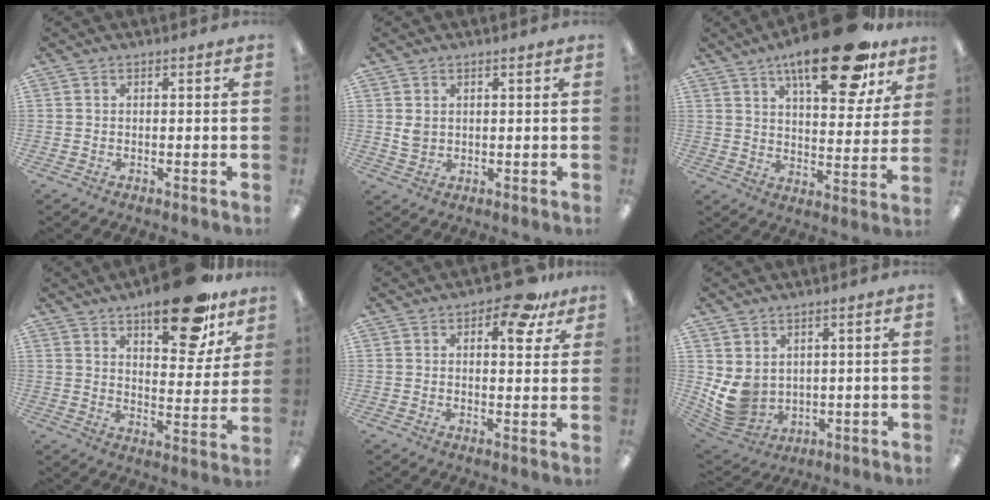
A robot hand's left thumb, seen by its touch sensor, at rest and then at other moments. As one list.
[{"total": 2.7, "force": [1.1, 2.1, 1.4], "torque": [-0.022, -0.002, 0.018]}, {"total": 21.3, "force": [14.0, 7.8, 14.1], "torque": [-0.205, -0.074, 0.223]}, {"total": 19.2, "force": [13.2, 7.8, 11.6], "torque": [-0.145, -0.079, 0.214]}, {"total": 10.9, "force": [6.1, 5.0, 7.4], "torque": [-0.085, -0.027, 0.097]}, {"total": 8.2, "force": [1.9, 6.7, 4.4], "torque": [-0.113, -0.018, 0.043]}]